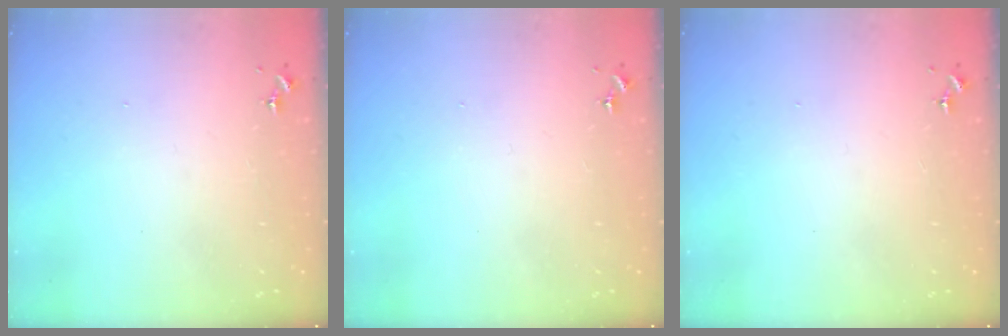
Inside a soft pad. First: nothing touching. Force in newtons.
{"total": 0.0}
{"total": 0.0}